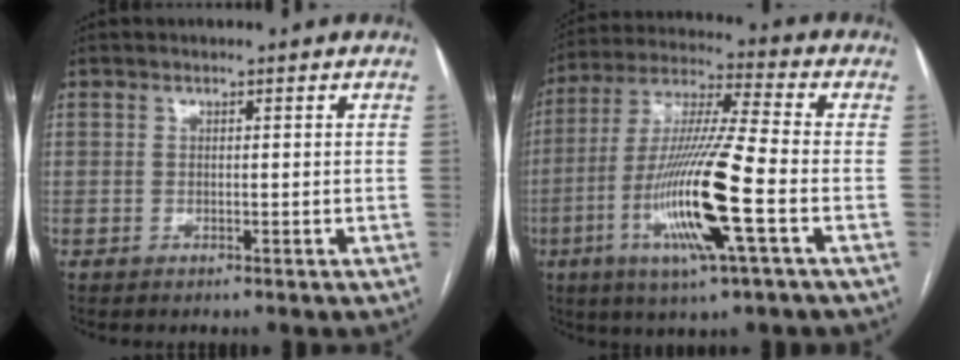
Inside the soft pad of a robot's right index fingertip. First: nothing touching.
{"total": 17.0, "force": [-5.2, 0.3, 16.2], "torque": [-0.325, -0.014, -0.099]}